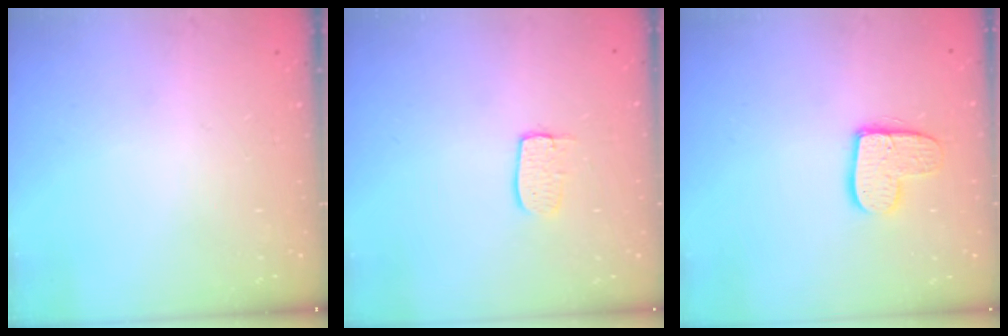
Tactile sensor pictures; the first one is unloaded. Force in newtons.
{"total": 5.8, "press": 5.8, "slide": 0.4}
{"total": 11.6, "press": 11.6, "slide": 1.0}